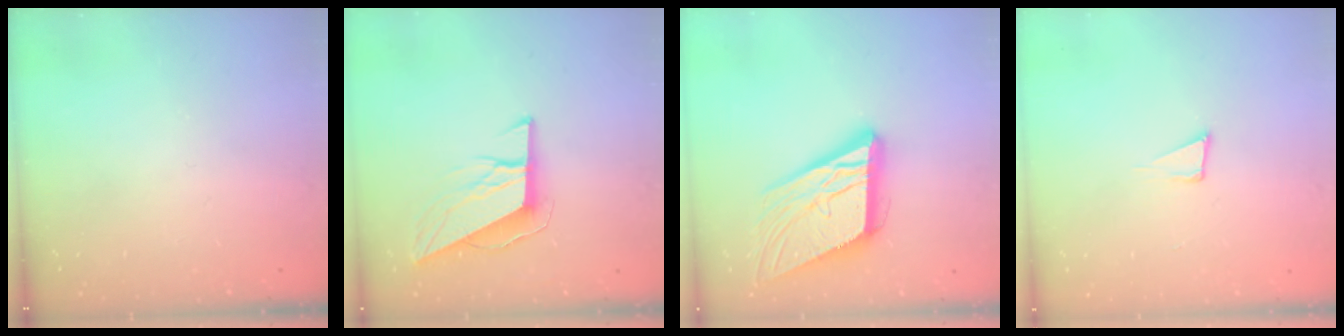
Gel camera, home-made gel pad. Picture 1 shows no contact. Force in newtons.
{"total": 9.9, "press": 9.6, "slide": 2.3}
{"total": 18.8, "press": 18.5, "slide": 3.5}
{"total": 4.1, "press": 2.6, "slide": 3.2}